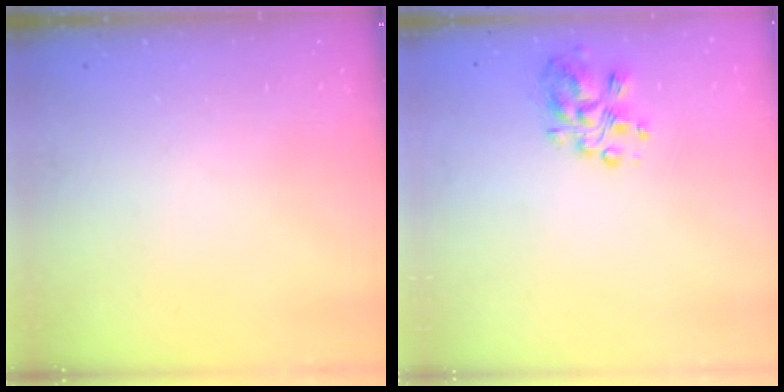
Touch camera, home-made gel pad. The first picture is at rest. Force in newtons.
{"total": 7.1, "press": 6.9, "slide": 1.6}